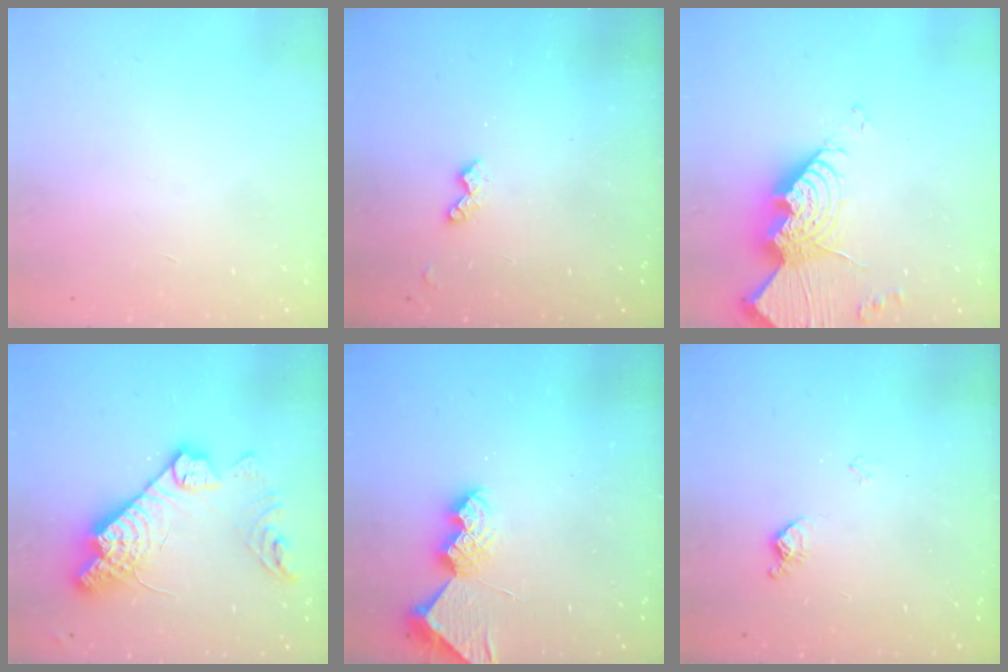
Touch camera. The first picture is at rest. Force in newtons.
{"total": 4.0, "press": 4.0, "slide": 0.6}
{"total": 21.9, "press": 21.8, "slide": 2.2}
{"total": 19.0, "press": 18.9, "slide": 1.6}
{"total": 6.9, "press": 6.8, "slide": 0.6}
{"total": 7.7, "press": 7.7, "slide": 1.0}